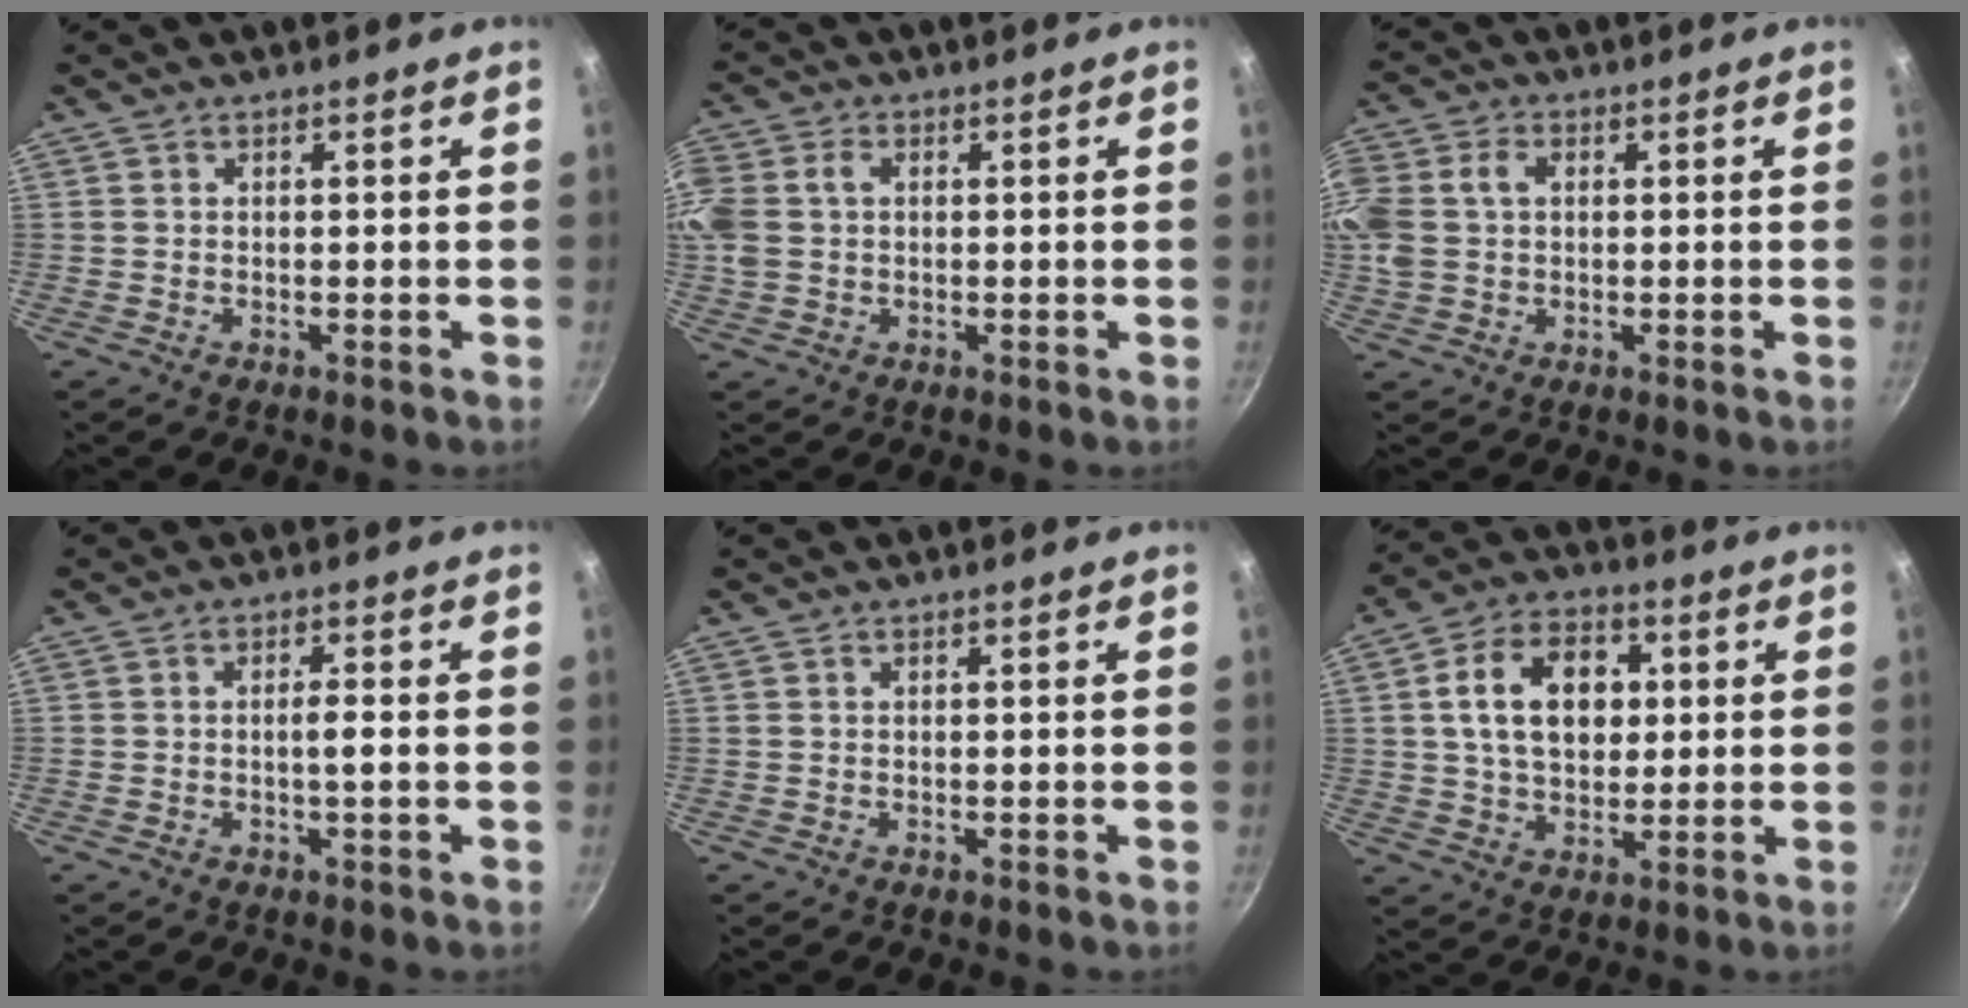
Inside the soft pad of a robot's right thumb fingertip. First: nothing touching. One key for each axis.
{"total": 9.6, "fx": 1.4, "fy": 7.4, "fz": 6.0, "tx": -0.142, "ty": 0.018, "tz": 0.023}
{"total": 12.5, "fx": 2.1, "fy": 9.7, "fz": 7.7, "tx": -0.188, "ty": 0.028, "tz": 0.036}
{"total": 2.3, "fx": -0.4, "fy": 0.3, "fz": 2.2, "tx": -0.046, "ty": 0.005, "tz": -0.009}
{"total": 0.0}
{"total": 14.4, "fx": 2.7, "fy": 10.1, "fz": 10.0, "tx": -0.138, "ty": 0.011, "tz": 0.038}